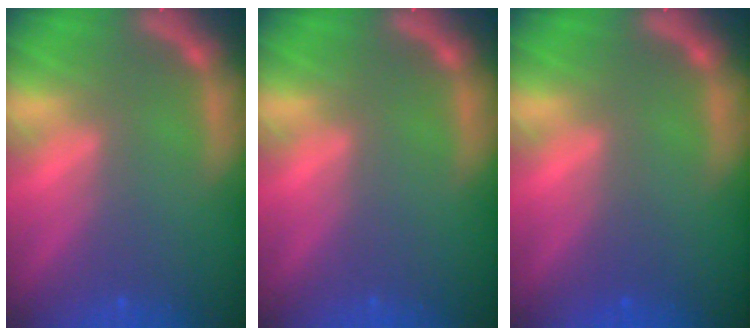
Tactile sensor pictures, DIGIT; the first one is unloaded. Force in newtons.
{"total": 0.0}
{"total": 1.0}